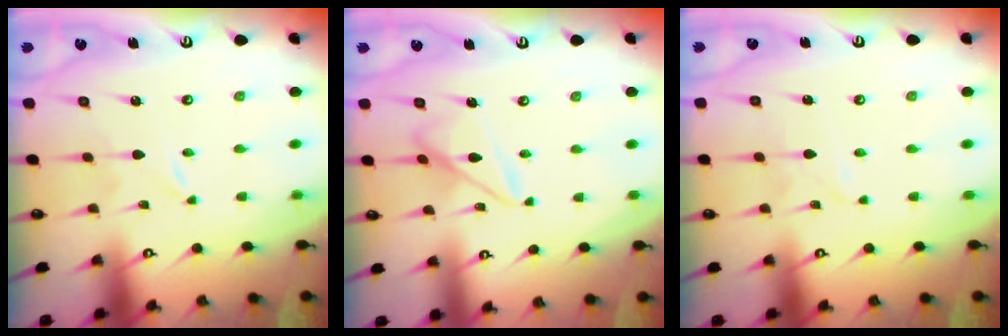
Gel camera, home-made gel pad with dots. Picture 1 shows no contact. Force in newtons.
{"total": 10.4, "press": 10.3, "slide": 0.8}
{"total": 2.1, "press": 2.1, "slide": 0.3}